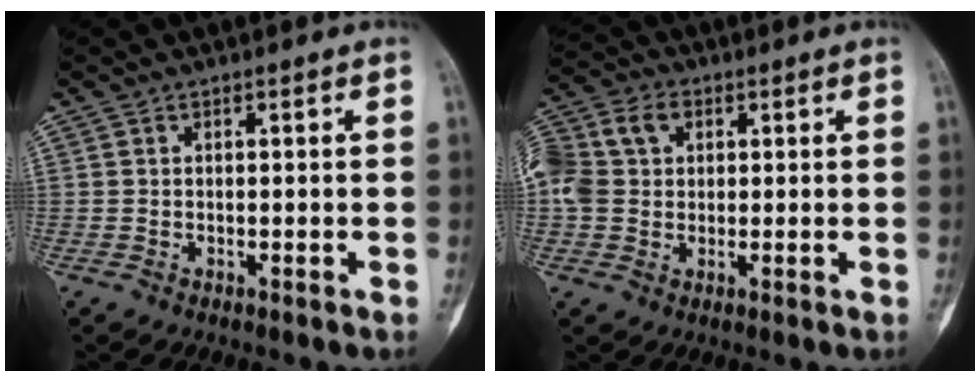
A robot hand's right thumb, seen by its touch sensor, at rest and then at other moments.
{"total": 14.2, "force": [3.5, 10.8, 8.5], "torque": [-0.198, 0.033, 0.061]}